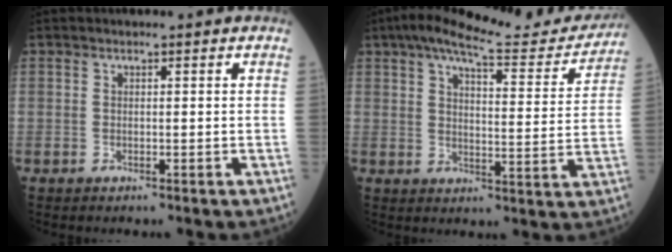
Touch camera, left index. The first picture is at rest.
{"total": 16.5, "force": [14.9, 2.8, 6.6], "torque": [-0.094, 0.000, 0.191]}